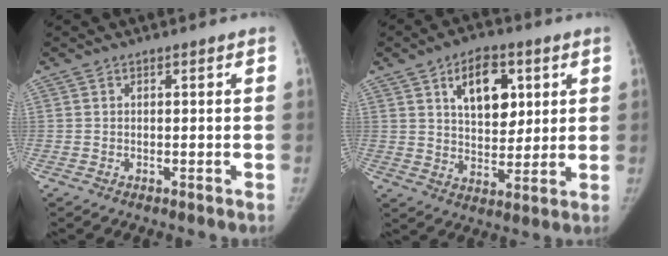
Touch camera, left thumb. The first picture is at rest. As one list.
[{"total": 11.8, "force": [4.6, 7.1, 8.2], "torque": [-0.086, -0.019, 0.075]}]